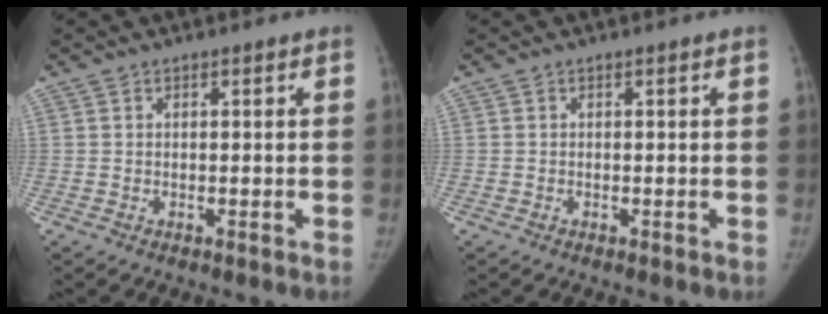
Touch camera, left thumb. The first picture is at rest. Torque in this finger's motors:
{"motor_torque": [0.17, -0.03, 0.14, -0.01, 0.04]}